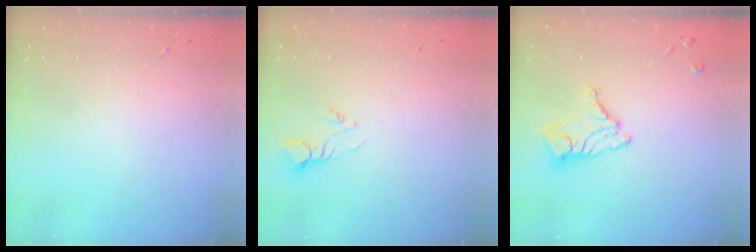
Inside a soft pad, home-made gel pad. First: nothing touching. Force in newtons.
{"total": 3.8, "press": 3.8, "slide": 0.3}
{"total": 12.7, "press": 12.6, "slide": 1.1}